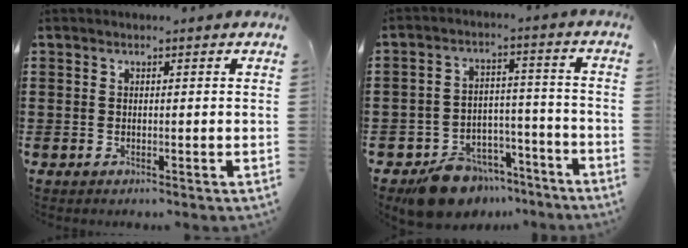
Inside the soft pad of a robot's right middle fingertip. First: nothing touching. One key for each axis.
{"total": 8.5, "fx": -7.4, "fy": 3.8, "fz": 1.8, "tx": -0.028, "ty": 0.039, "tz": -0.138}